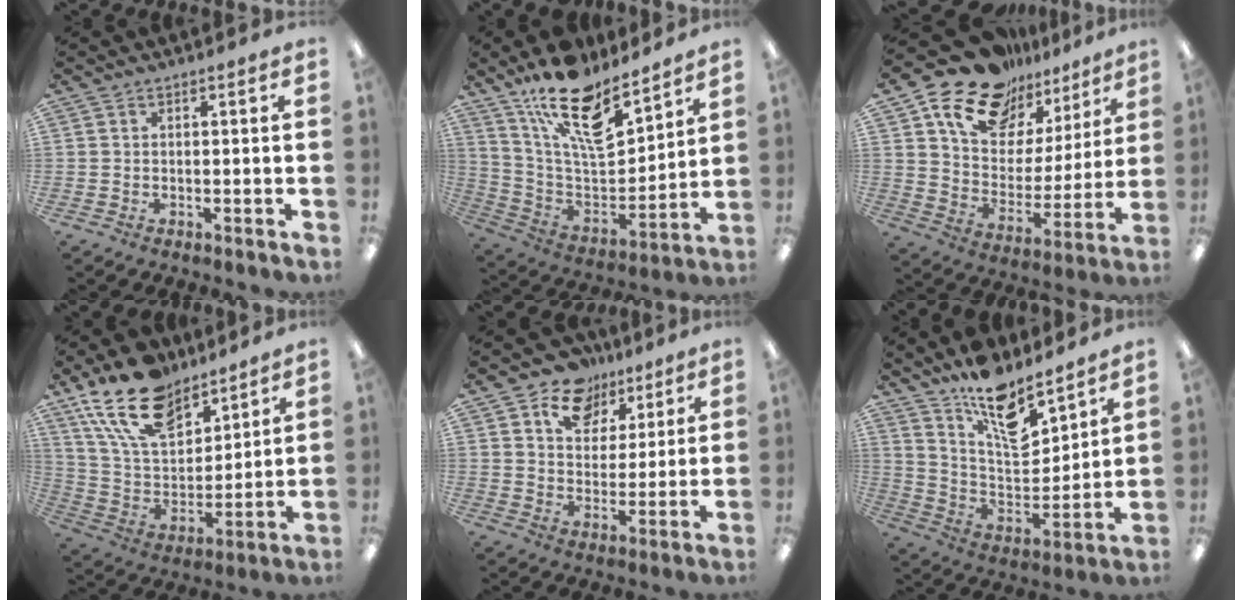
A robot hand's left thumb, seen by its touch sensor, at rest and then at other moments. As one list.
[{"total": 19.4, "force": [14.1, 7.5, 11.1], "torque": [-0.195, -0.094, 0.249]}, {"total": 17.8, "force": [13.6, 9.8, 5.9], "torque": [-0.127, -0.094, 0.245]}, {"total": 19.1, "force": [13.1, 10.1, 9.5], "torque": [-0.186, -0.062, 0.242]}, {"total": 11.3, "force": [7.4, 7.8, 3.7], "torque": [-0.052, -0.042, 0.135]}, {"total": 15.0, "force": [11.7, 5.4, 7.7], "torque": [-0.130, -0.084, 0.204]}]